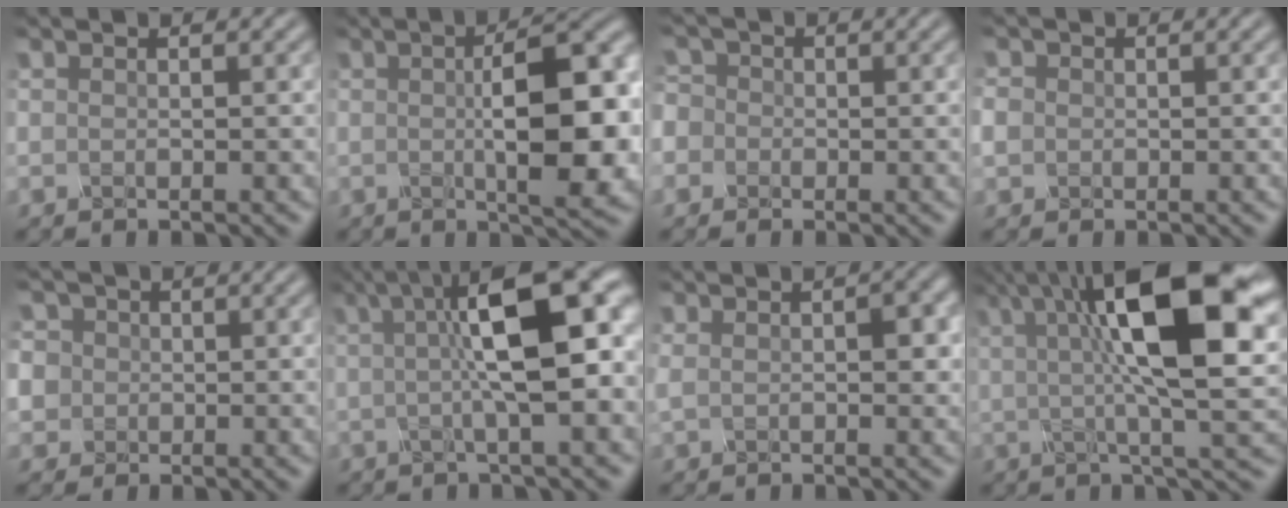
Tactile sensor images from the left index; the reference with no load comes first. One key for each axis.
{"total": 9.6, "fx": 0.2, "fy": 2.7, "fz": 9.2, "tx": -0.127, "ty": 0.004, "tz": 0.002}
{"total": 4.1, "fx": -0.7, "fy": 3.8, "fz": 1.3, "tx": -0.022, "ty": 0.026, "tz": -0.050}
{"total": 1.4, "fx": 0.0, "fy": 1.3, "fz": 0.5, "tx": -0.008, "ty": 0.001, "tz": -0.007}
{"total": 6.5, "fx": 1.3, "fy": 5.9, "fz": 2.4, "tx": -0.059, "ty": 0.036, "tz": -0.008}
{"total": 10.6, "fx": 2.0, "fy": 2.5, "fz": 10.1, "tx": -0.136, "ty": 0.022, "tz": 0.026}
{"total": 3.1, "fx": 0.6, "fy": 1.7, "fz": 2.5, "tx": -0.044, "ty": 0.005, "tz": 0.011}
{"total": 13.5, "fx": 4.0, "fy": 3.5, "fz": 12.4, "tx": -0.190, "ty": 0.009, "tz": 0.060}